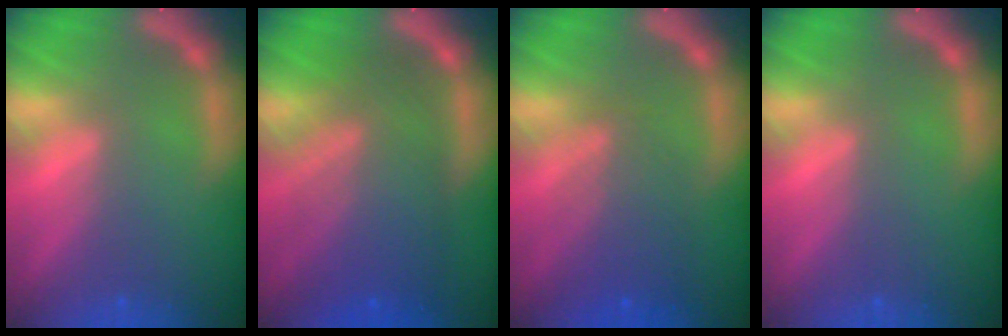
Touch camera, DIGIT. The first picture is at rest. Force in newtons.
{"total": 9.0}
{"total": 5.1}
{"total": 0.0}